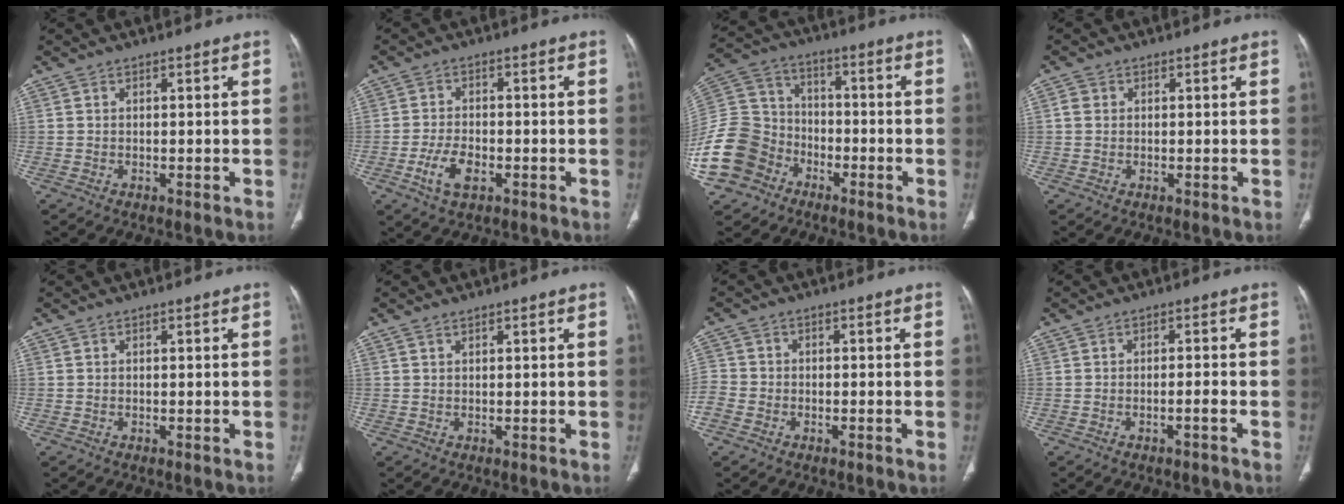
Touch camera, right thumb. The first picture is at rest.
{"total": 5.7, "force": [-2.3, 2.9, 4.3], "torque": [-0.086, 0.009, -0.040]}
{"total": 16.2, "force": [-7.7, 12.8, 6.3], "torque": [-0.131, 0.057, -0.147]}
{"total": 1.5, "force": [0.2, 1.4, 0.6], "torque": [-0.005, 0.004, 0.002]}
{"total": 0.0}
{"total": 0.7, "force": [0.6, 0.2, 0.3], "torque": [-0.010, -0.001, 0.012]}
{"total": 4.5, "force": [-2.3, 3.7, 1.3], "torque": [-0.028, 0.013, -0.048]}
{"total": 1.8, "force": [-1.0, -0.1, 1.4], "torque": [-0.030, 0.012, -0.016]}